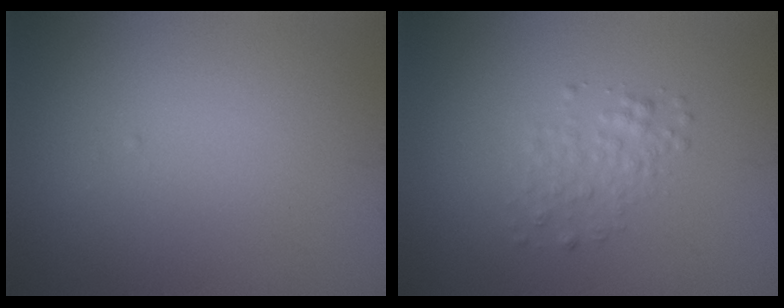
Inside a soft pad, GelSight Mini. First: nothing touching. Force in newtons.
{"total": 1.8, "press": 1.8, "slide": 0.1}